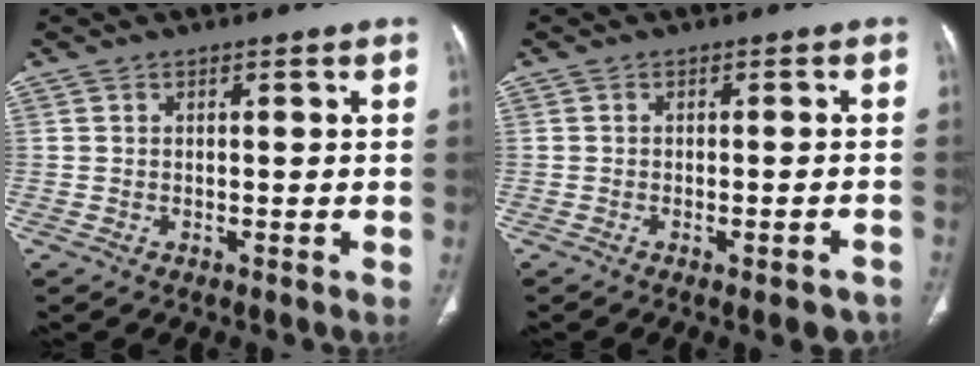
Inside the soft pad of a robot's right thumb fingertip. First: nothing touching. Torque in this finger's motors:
{"motor_torque": [0.27, 0.53, 0.07, -0.12, 0.00]}